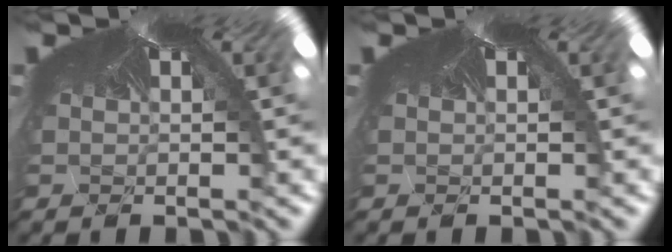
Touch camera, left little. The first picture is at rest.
{"total": 0.0}